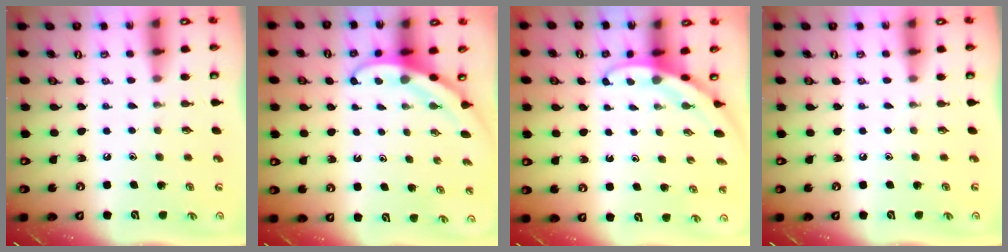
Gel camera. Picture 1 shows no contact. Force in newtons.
{"total": 3.8, "press": 3.8, "slide": 0.3}
{"total": 3.0, "press": 3.0, "slide": 0.1}
{"total": 0.0}